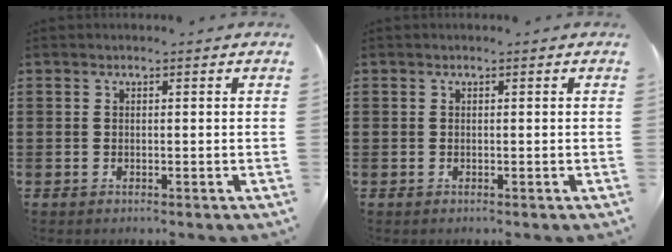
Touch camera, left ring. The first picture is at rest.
{"total": 0.0}